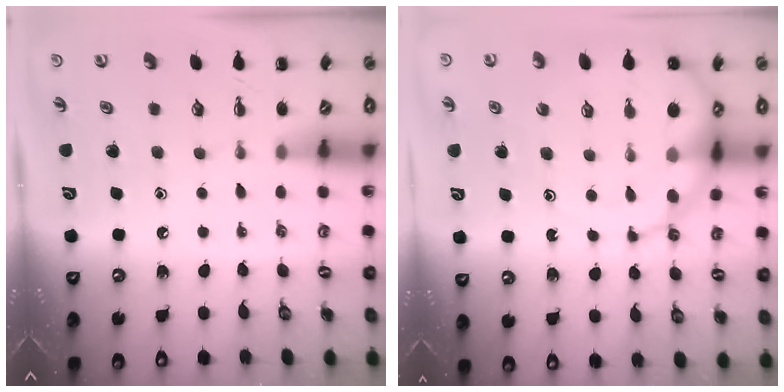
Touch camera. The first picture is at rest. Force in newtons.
{"total": 13.5, "press": 13.1, "slide": 3.1}